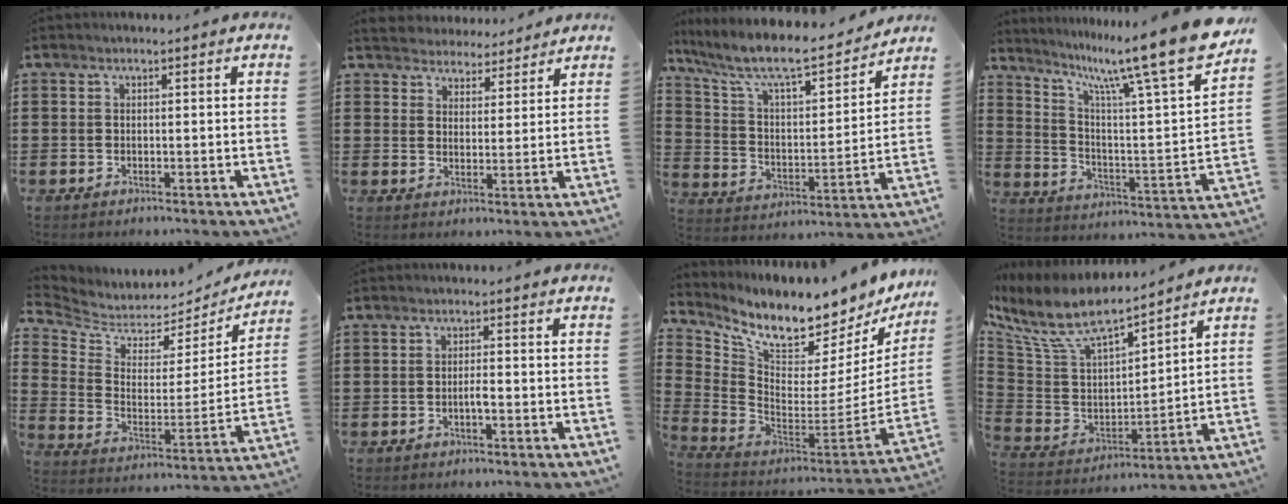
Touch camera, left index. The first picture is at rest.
{"total": 3.8, "force": [3.6, 1.0, -0.3], "torque": [-0.011, -0.015, 0.065]}
{"total": 8.7, "force": [7.3, 1.2, 4.6], "torque": [-0.120, -0.049, 0.118]}
{"total": 14.4, "force": [11.2, 0.3, 9.1], "torque": [-0.179, -0.083, 0.173]}
{"total": 4.9, "force": [4.4, 2.2, 0.7], "torque": [-0.047, -0.038, 0.073]}
{"total": 1.7, "force": [-0.7, 0.2, 1.6], "torque": [-0.030, 0.002, -0.012]}
{"total": 8.3, "force": [7.1, 1.6, 3.9], "torque": [-0.102, -0.072, 0.114]}
{"total": 10.5, "force": [8.1, 3.2, 5.9], "torque": [-0.153, -0.049, 0.141]}